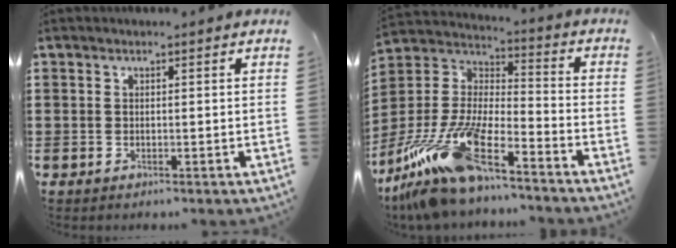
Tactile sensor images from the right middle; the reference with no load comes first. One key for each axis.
{"total": 16.1, "fx": -12.1, "fy": 3.5, "fz": 10.0, "tx": -0.229, "ty": 0.014, "tz": -0.232}